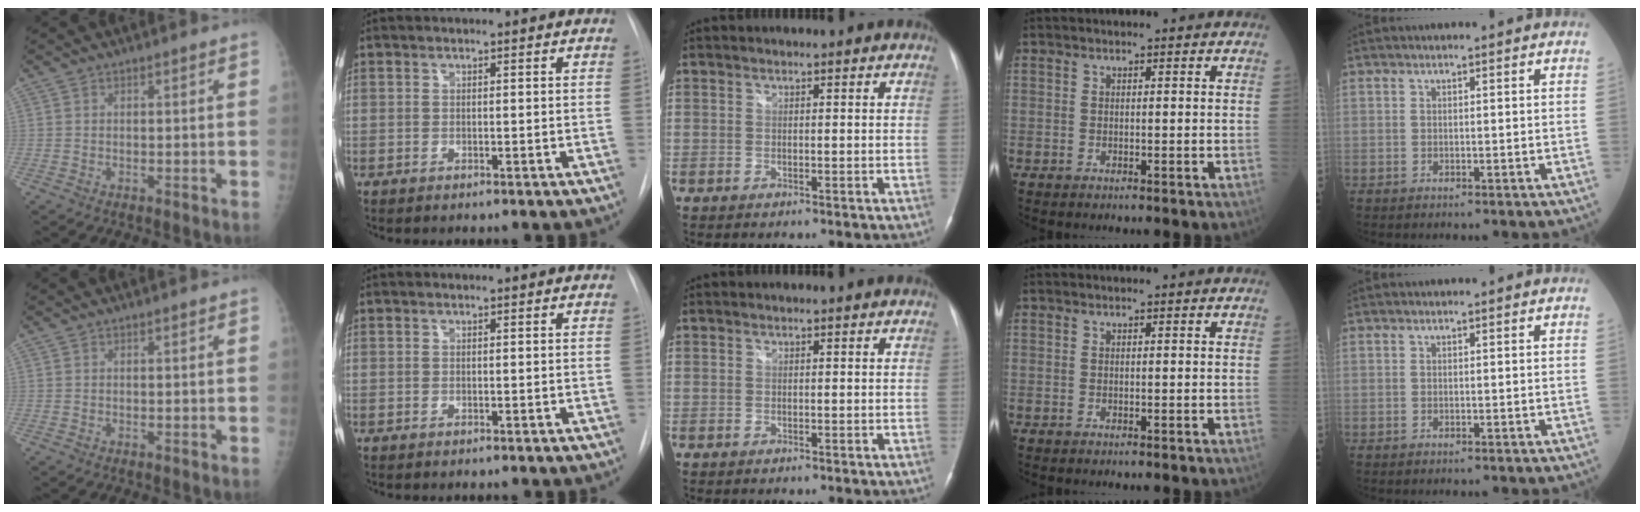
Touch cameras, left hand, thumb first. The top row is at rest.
{}